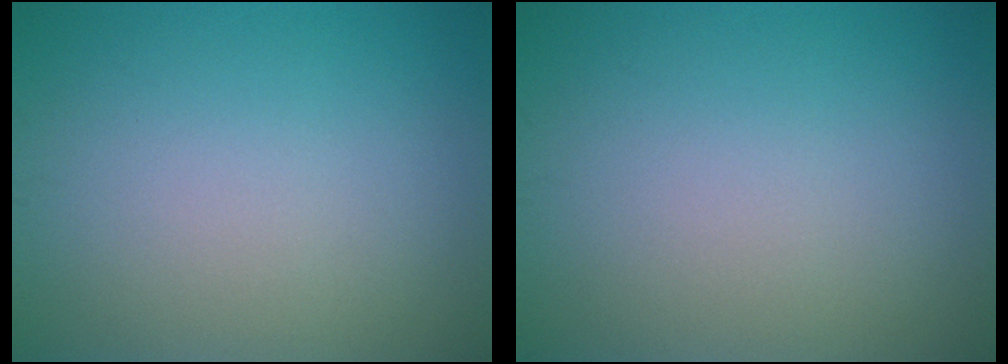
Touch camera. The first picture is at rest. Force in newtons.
{"total": 0.0}